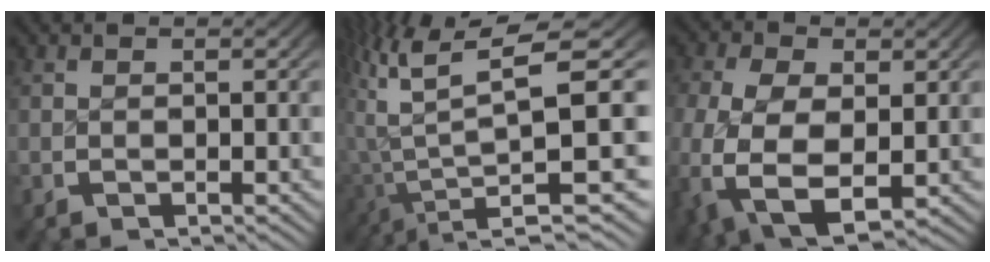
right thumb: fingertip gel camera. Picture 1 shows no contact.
{"total": 14.6, "force": [-0.1, 7.7, 12.5], "torque": [-0.228, -0.029, 0.016]}
{"total": 11.1, "force": [-2.3, 7.8, 7.5], "torque": [-0.204, -0.067, -0.006]}